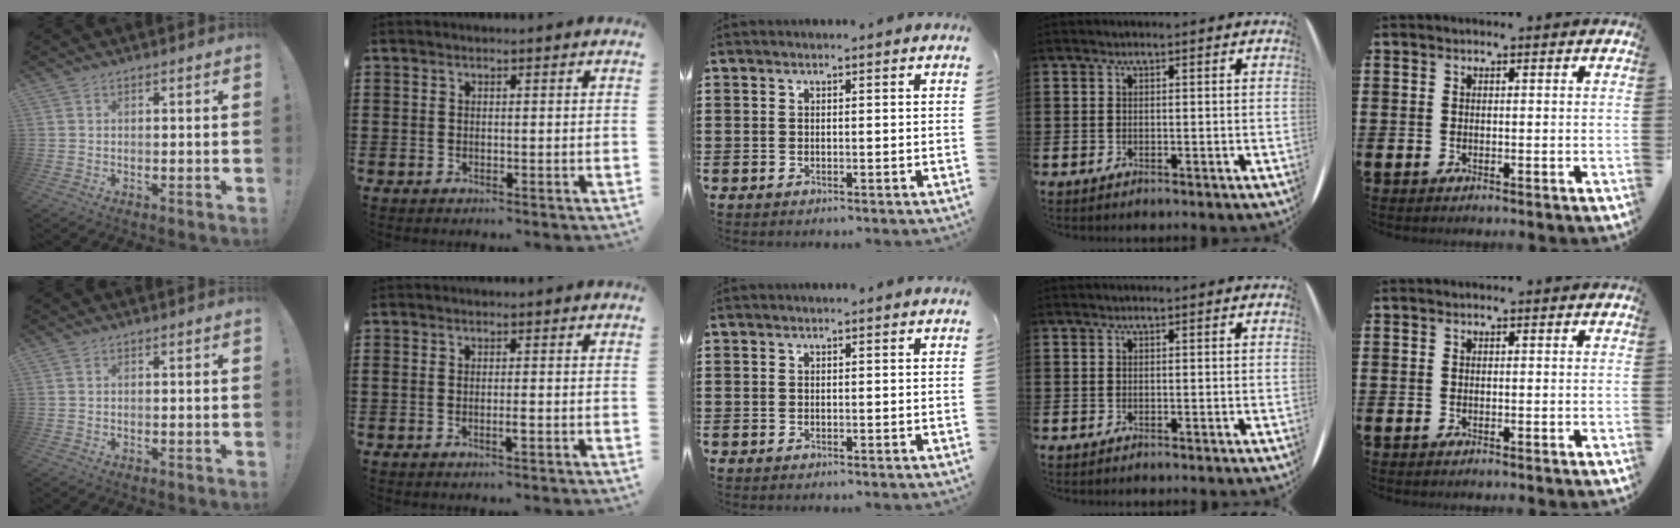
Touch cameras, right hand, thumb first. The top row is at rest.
{"index": {"total": 1.6, "force": [-0.6, 0.1, 1.4], "torque": [-0.025, -0.001, -0.012]}}